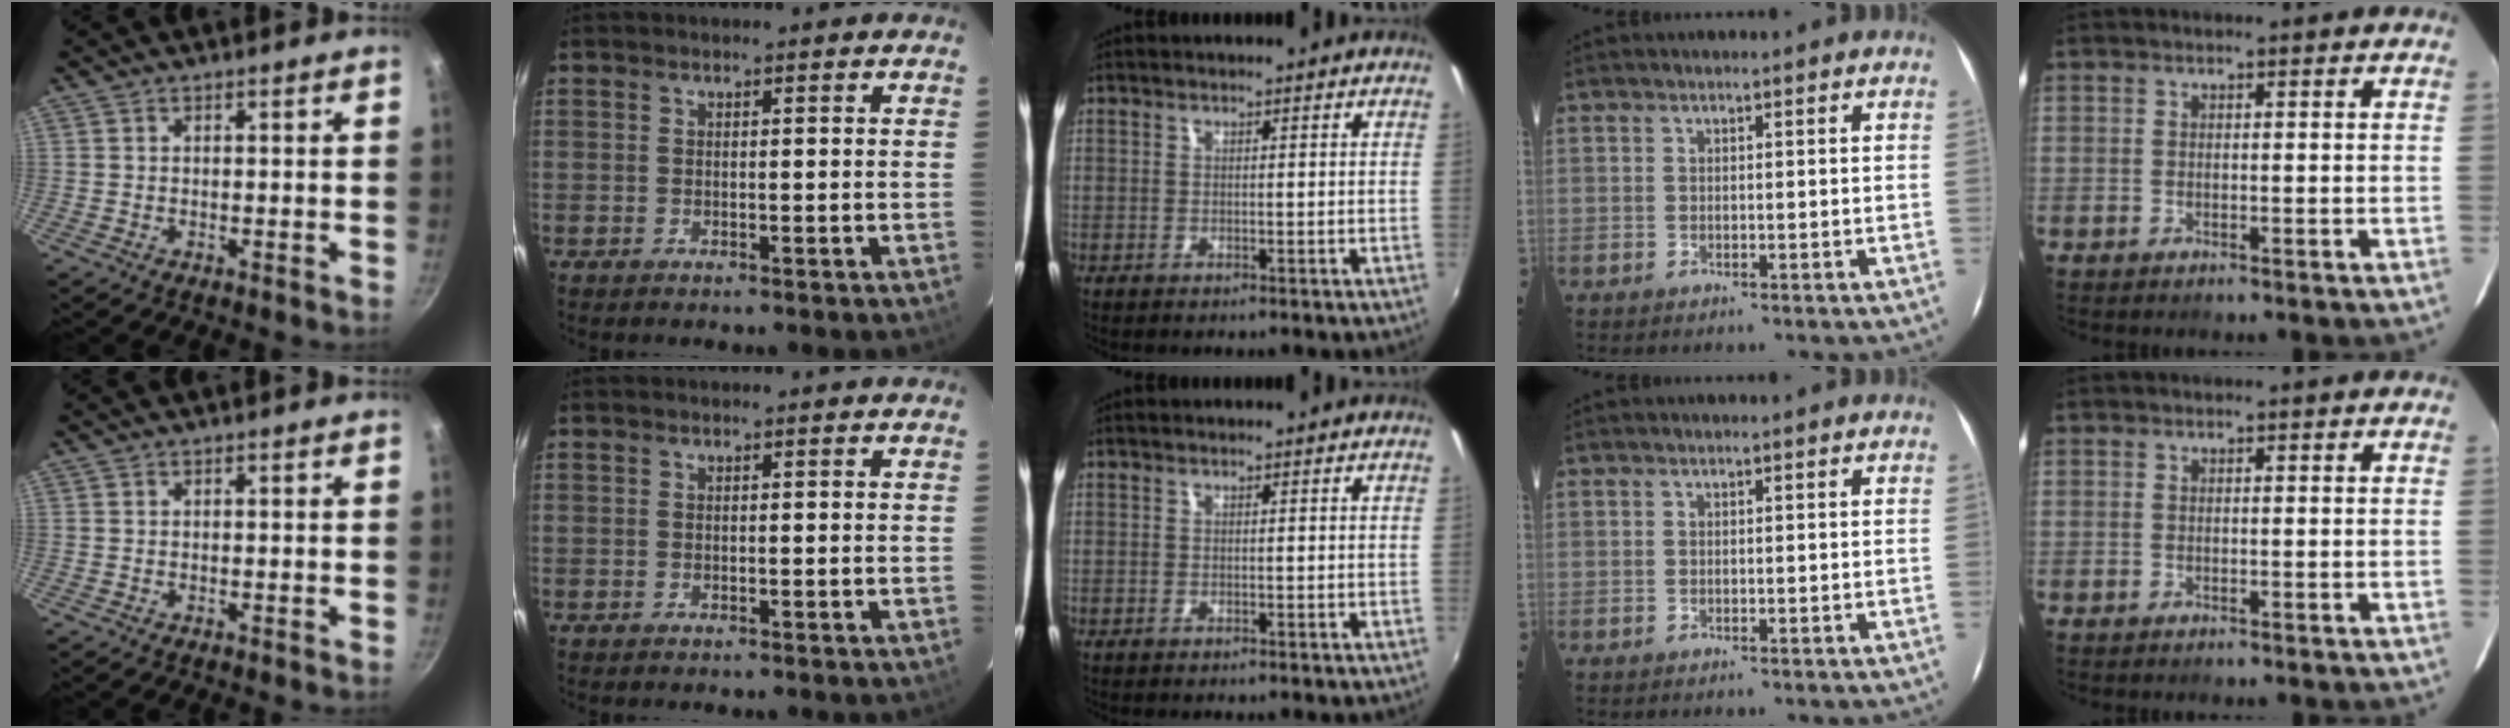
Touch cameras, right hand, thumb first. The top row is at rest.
{}